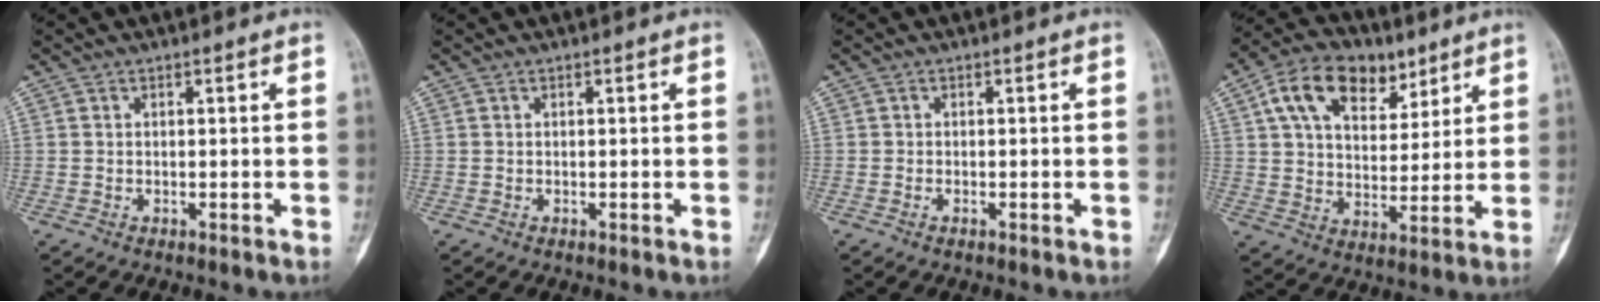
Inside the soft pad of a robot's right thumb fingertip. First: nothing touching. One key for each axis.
{"total": 0.0}
{"total": 0.5, "fx": -0.3, "fy": 0.2, "fz": 0.4, "tx": -0.008, "ty": 0.001, "tz": -0.005}
{"total": 16.2, "fx": 8.1, "fy": 10.0, "fz": 9.8, "tx": -0.131, "ty": -0.012, "tz": 0.139}